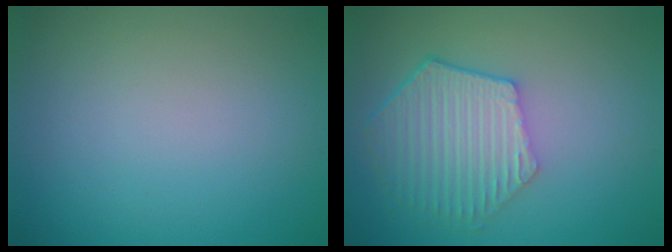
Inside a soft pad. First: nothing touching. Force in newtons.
{"total": 5.9, "press": 4.6, "slide": 3.7}